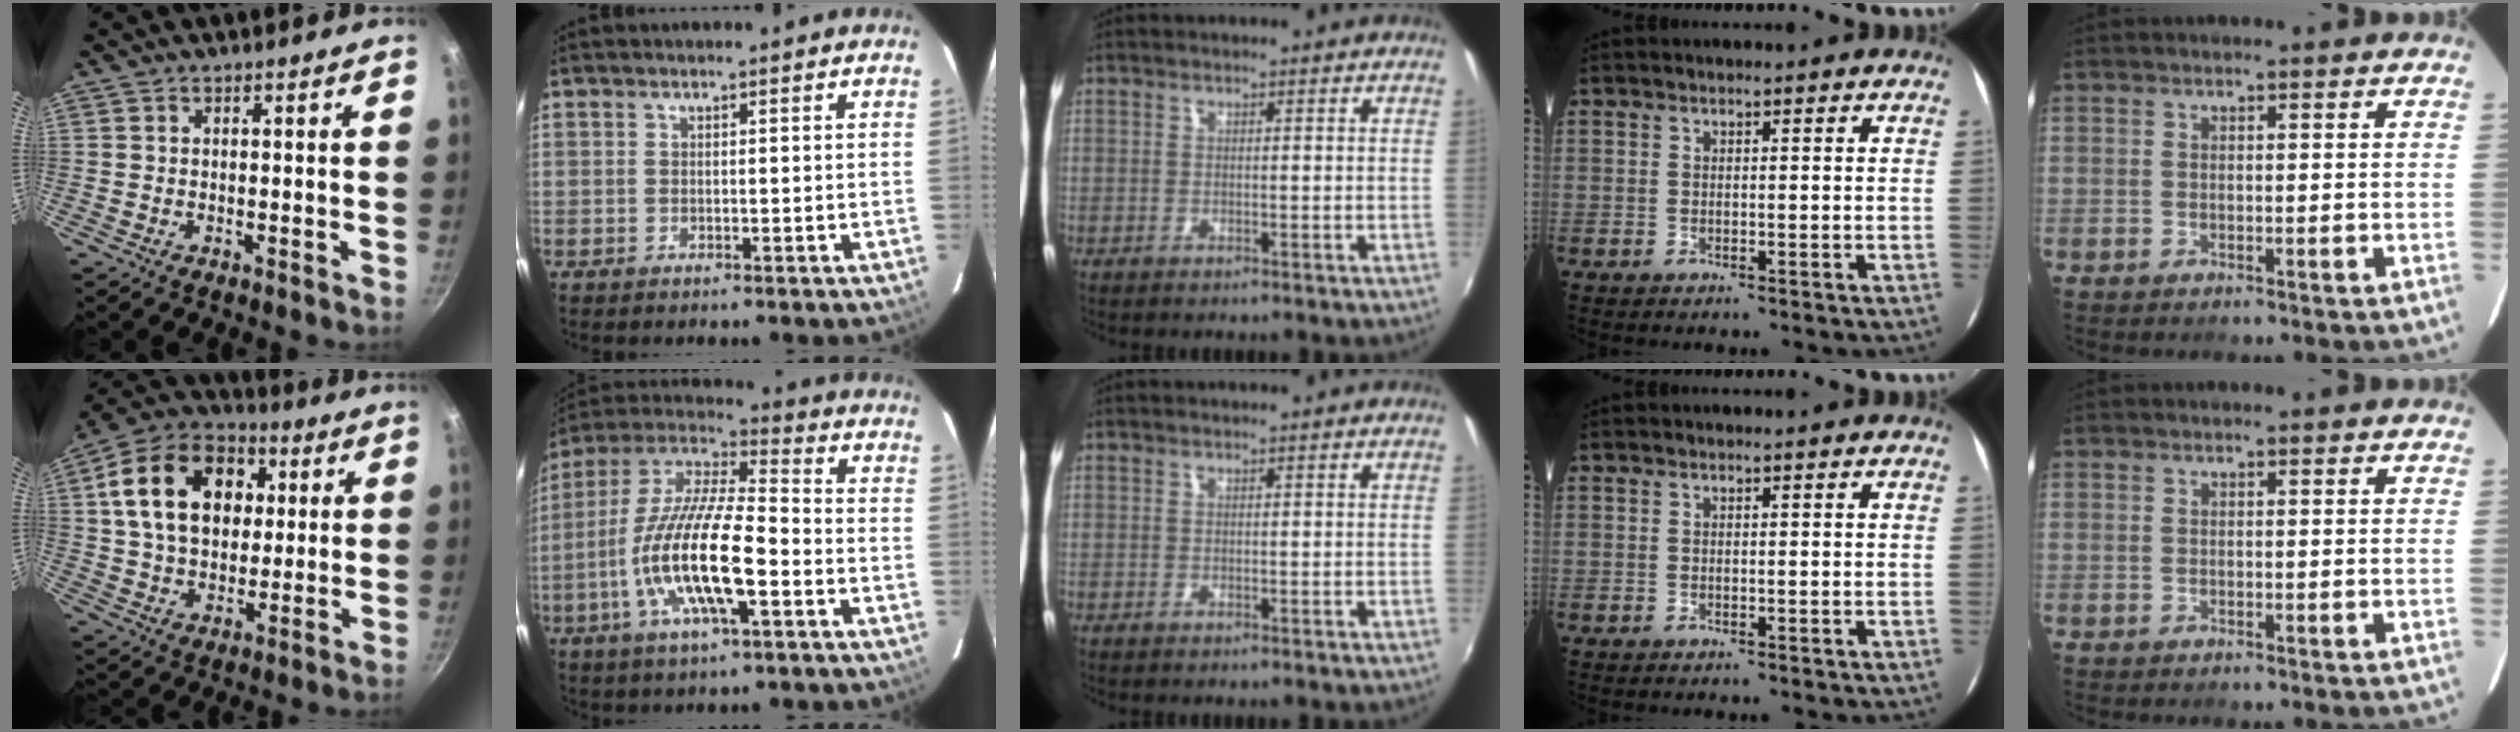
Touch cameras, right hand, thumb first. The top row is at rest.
{"thumb": {"total": 20.2, "force": [4.4, 14.5, 13.4], "torque": [-0.198, 0.018, 0.065]}, "index": {"total": 18.5, "force": [-5.9, 4.7, 16.9], "torque": [-0.335, -0.013, -0.121]}}